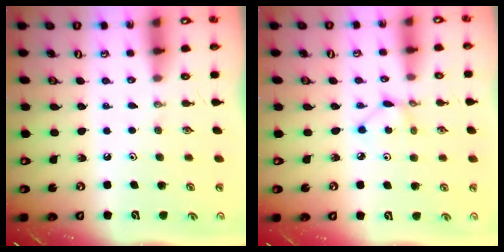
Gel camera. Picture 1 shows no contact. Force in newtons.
{"total": 3.1, "press": 3.1, "slide": 0.4}